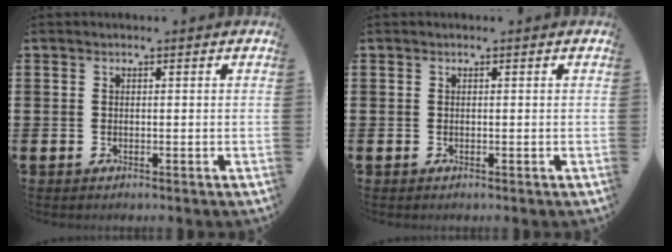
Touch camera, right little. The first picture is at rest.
{"total": 0.0}